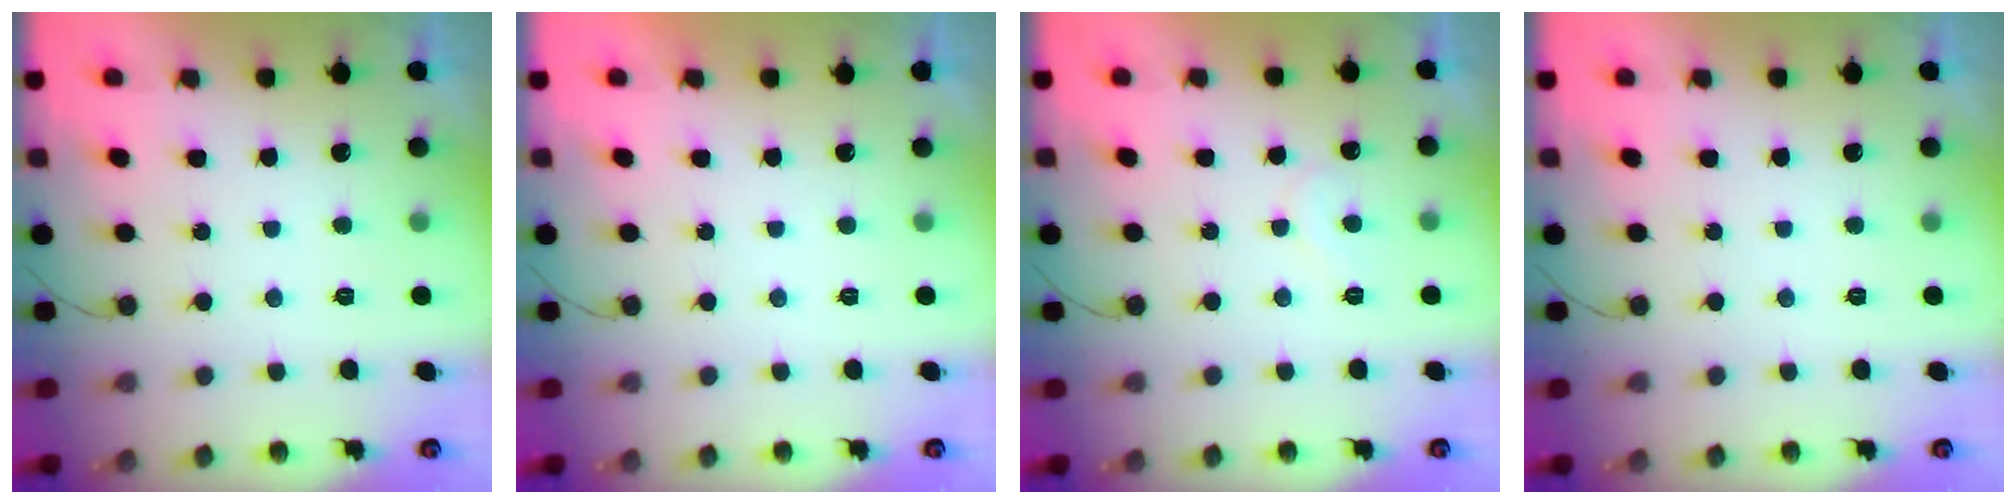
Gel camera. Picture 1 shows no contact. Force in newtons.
{"total": 1.7, "press": 1.7, "slide": 0.0}
{"total": 5.7, "press": 5.7, "slide": 0.5}
{"total": 0.0}